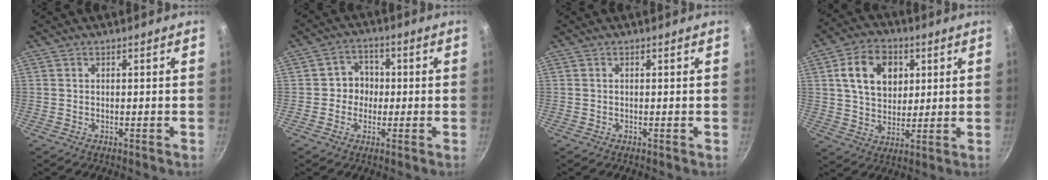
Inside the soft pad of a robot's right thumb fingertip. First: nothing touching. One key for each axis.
{"total": 5.2, "fx": -0.4, "fy": 4.9, "fz": 1.7, "tx": 0.016, "ty": 0.013, "tz": -0.017}
{"total": 0.0}
{"total": 12.7, "fx": 3.7, "fy": 9.4, "fz": 7.7, "tx": -0.104, "ty": -0.002, "tz": 0.059}